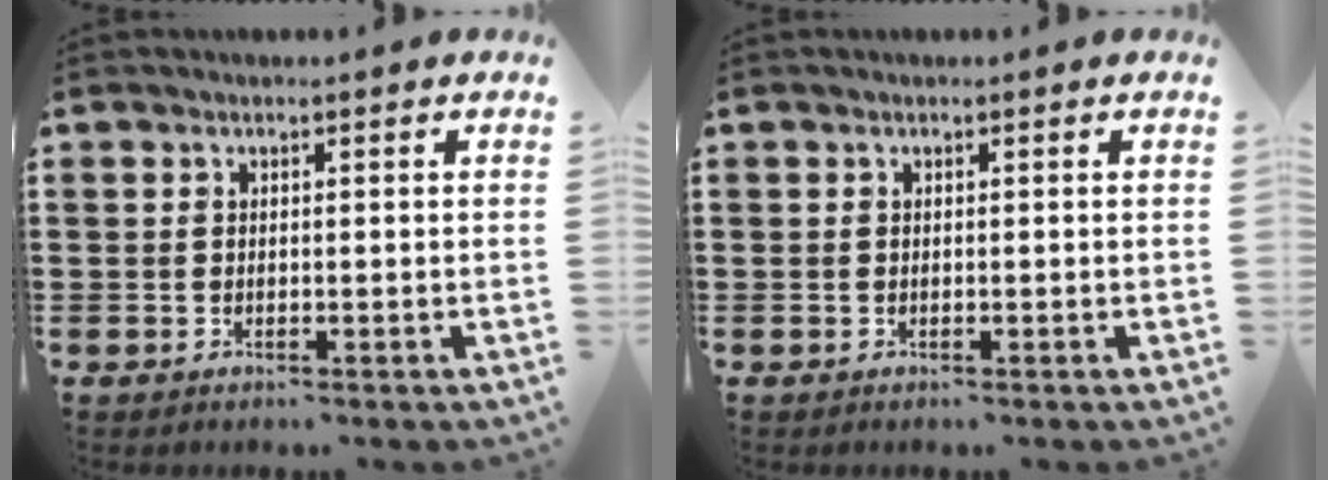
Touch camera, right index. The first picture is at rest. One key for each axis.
{"total": 0.0}